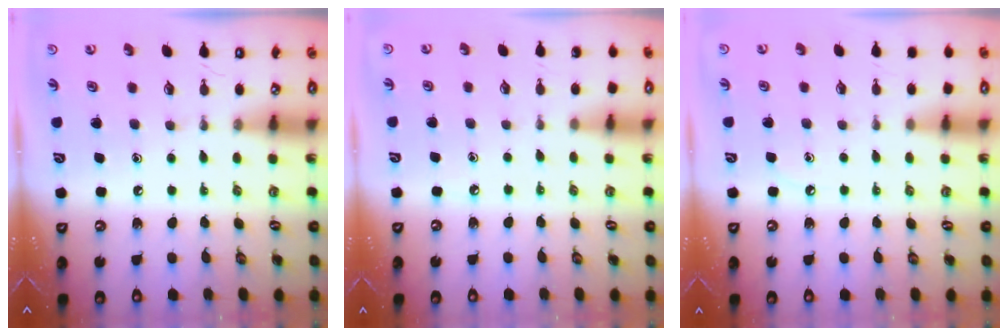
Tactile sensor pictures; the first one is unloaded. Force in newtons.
{"total": 3.9, "press": 3.8, "slide": 0.5}
{"total": 2.5, "press": 2.5, "slide": 0.4}